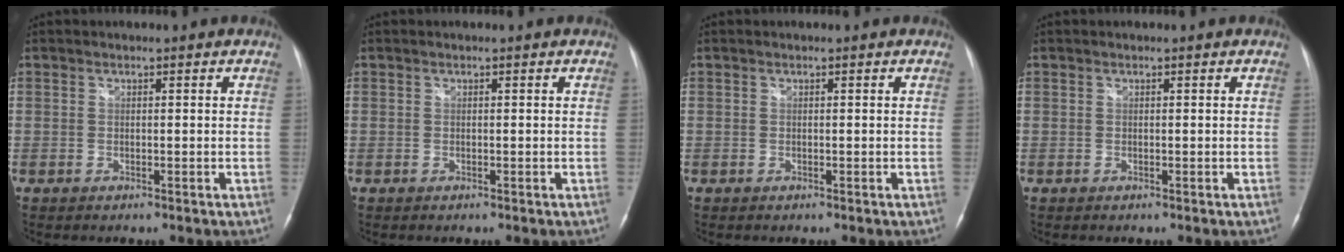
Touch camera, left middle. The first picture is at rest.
{"total": 0.0}
{"total": 0.0}
{"total": 0.0}